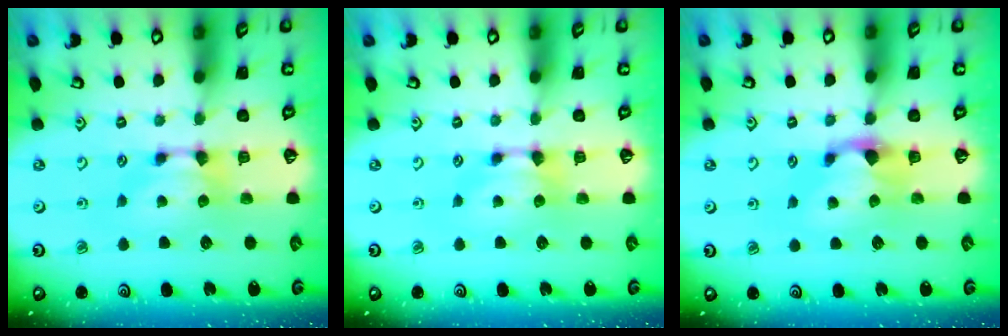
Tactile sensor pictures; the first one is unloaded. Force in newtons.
{"total": 0.0}
{"total": 1.1, "press": 0.2, "slide": 1.1}